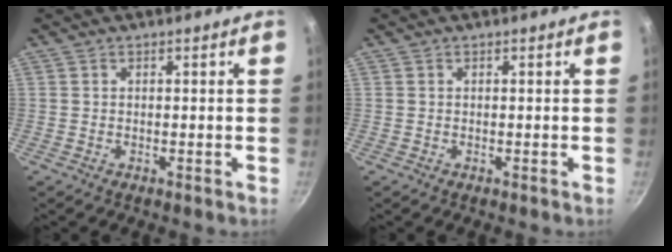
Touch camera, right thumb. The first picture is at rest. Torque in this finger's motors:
{"motor_torque": [-0.01, 0.01, 0.00, 0.00, 0.01]}